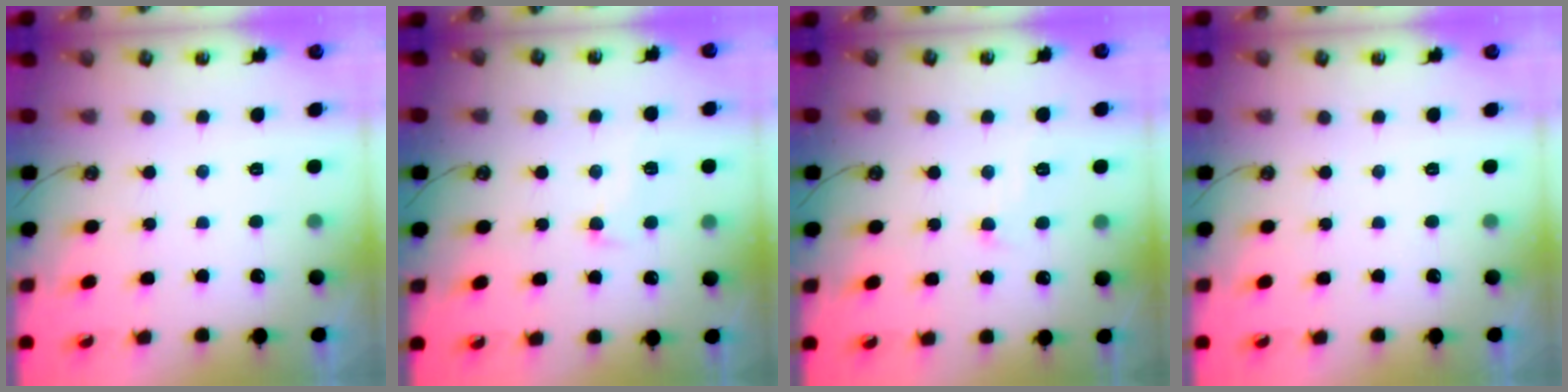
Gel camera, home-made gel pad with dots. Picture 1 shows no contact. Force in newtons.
{"total": 1.4, "press": 1.1, "slide": 0.8}
{"total": 1.8, "press": 1.7, "slide": 0.6}
{"total": 0.0}